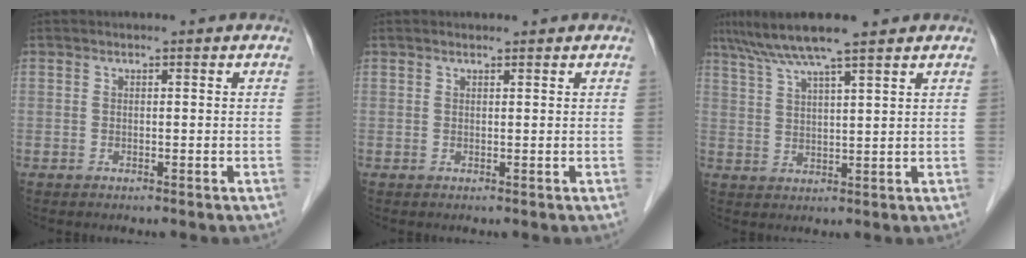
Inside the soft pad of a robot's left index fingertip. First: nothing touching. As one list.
[{"total": 0.8, "force": [0.7, 0.2, 0.2], "torque": [-0.014, 0.007, 0.015]}, {"total": 8.9, "force": [7.1, -0.2, 5.3], "torque": [-0.093, 0.032, 0.121]}]